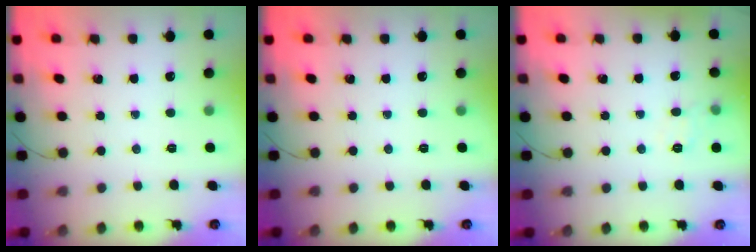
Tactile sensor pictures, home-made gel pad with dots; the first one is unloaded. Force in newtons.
{"total": 0.0}
{"total": 7.1, "press": 6.9, "slide": 1.5}